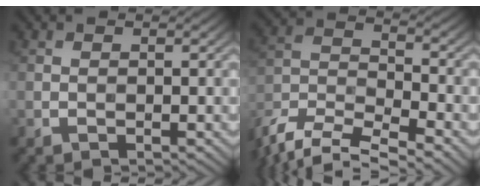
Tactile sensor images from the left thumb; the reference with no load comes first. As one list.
[{"total": 11.7, "force": [-10.0, 2.8, 5.4], "torque": [-0.120, -0.013, -0.187]}]